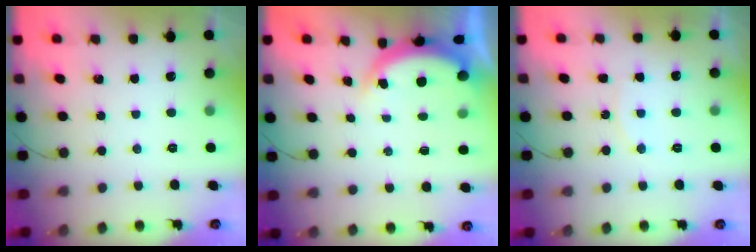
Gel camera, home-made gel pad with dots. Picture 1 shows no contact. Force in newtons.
{"total": 4.9, "press": 4.9, "slide": 0.6}
{"total": 6.7, "press": 6.7, "slide": 0.7}